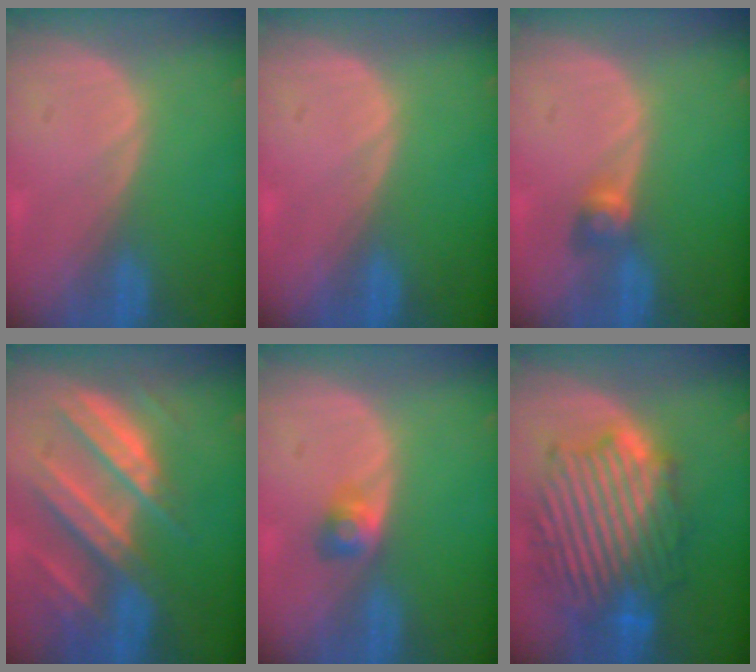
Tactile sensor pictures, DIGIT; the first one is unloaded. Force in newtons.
{"total": 0.0}
{"total": 2.7, "press": 2.4, "slide": 1.2}
{"total": 10.5, "press": 9.3, "slide": 5.0}
{"total": 2.6, "press": 2.4, "slide": 0.9}
{"total": 12.9, "press": 12.8, "slide": 1.1}